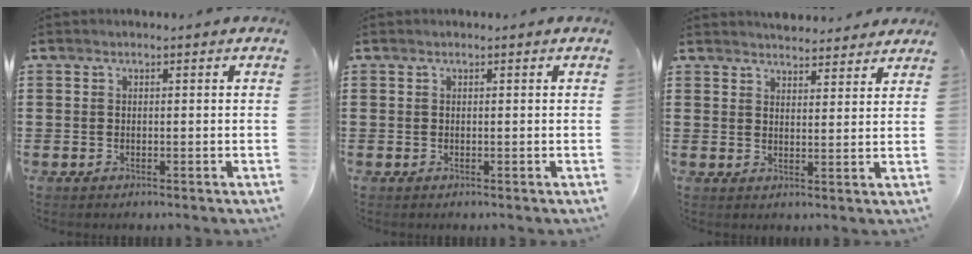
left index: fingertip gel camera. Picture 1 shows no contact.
{"total": 0.0}
{"total": 3.6, "force": [3.6, 0.4, 0.2], "torque": [-0.006, -0.014, 0.065]}